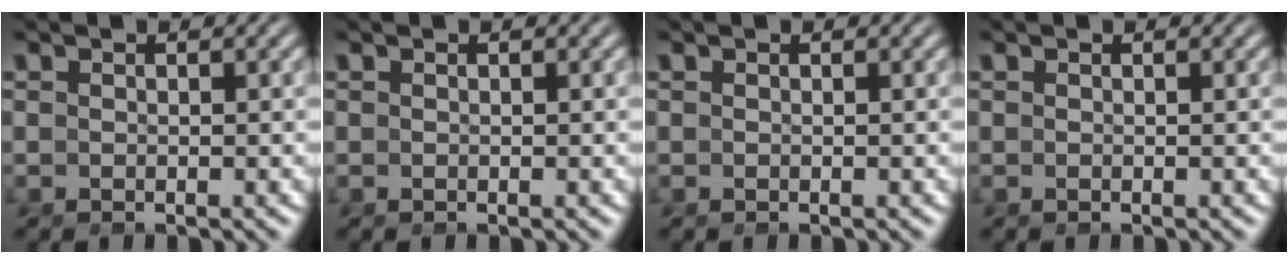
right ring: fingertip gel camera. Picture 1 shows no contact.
{"total": 0.0}
{"total": 0.0}
{"total": 0.0}